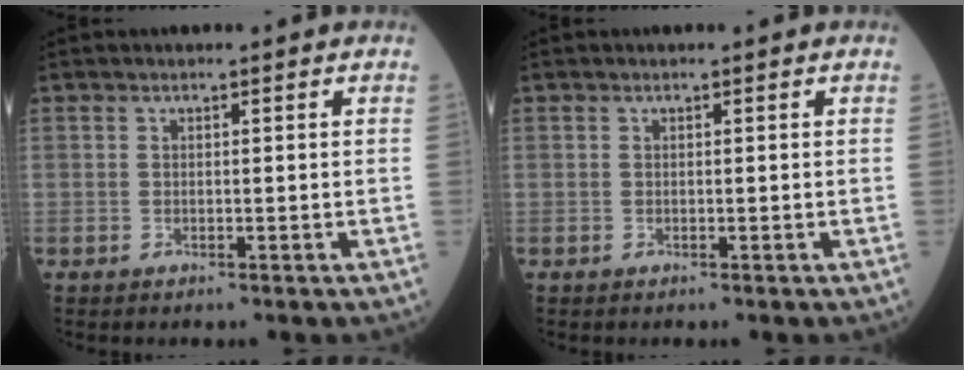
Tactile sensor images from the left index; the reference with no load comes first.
{"total": 0.0}